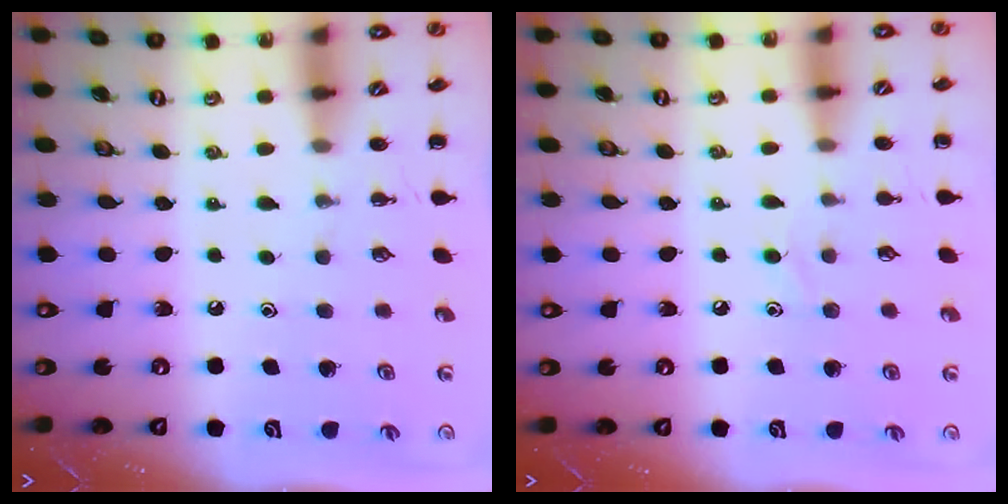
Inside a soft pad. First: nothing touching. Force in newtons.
{"total": 5.6, "press": 5.2, "slide": 2.0}